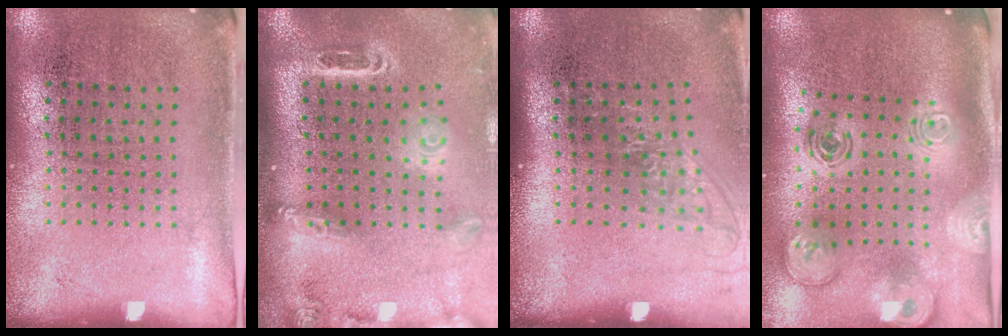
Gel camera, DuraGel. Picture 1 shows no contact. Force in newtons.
{"total": 2.7, "press": 1.9, "slide": 1.9}
{"total": 1.2, "press": 1.0, "slide": 0.7}
{"total": 3.1, "press": 2.1, "slide": 2.3}